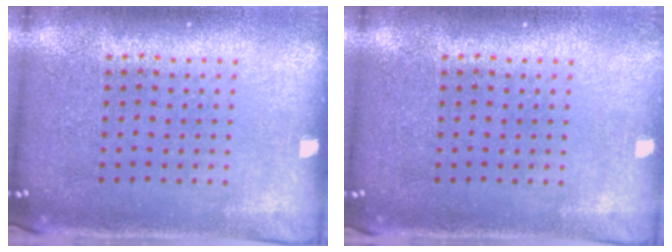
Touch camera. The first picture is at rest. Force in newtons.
{"total": 0.7, "press": 0.7, "slide": 0.0}